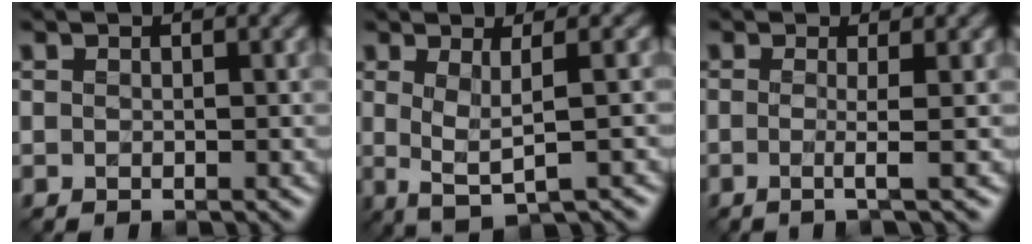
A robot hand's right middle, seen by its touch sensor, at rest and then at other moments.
{"total": 3.4, "force": [0.2, 0.9, 3.3], "torque": [-0.053, -0.005, 0.005]}
{"total": 2.2, "force": [-0.2, 0.5, 2.2], "torque": [-0.039, -0.006, -0.017]}